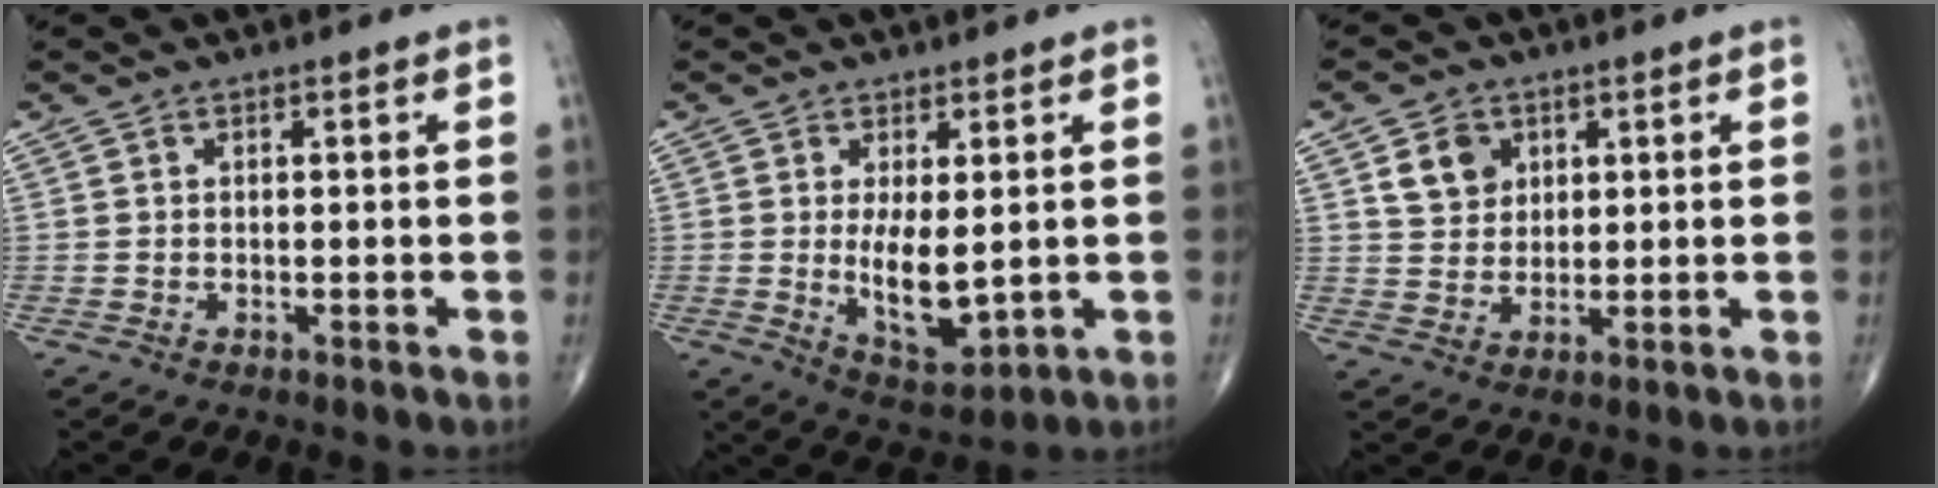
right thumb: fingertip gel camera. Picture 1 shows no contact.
{"total": 8.5, "force": [0.2, 3.7, 7.6], "torque": [-0.111, -0.023, 0.020]}
{"total": 6.2, "force": [2.6, 5.0, 2.6], "torque": [-0.022, -0.013, 0.047]}